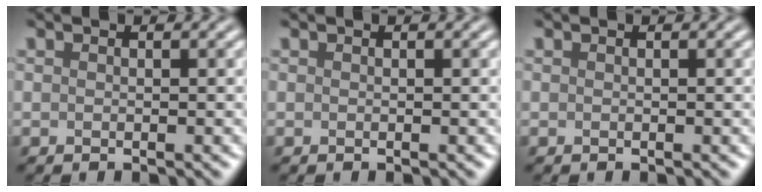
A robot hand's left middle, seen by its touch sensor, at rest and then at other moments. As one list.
[{"total": 0.0}, {"total": 0.0}]